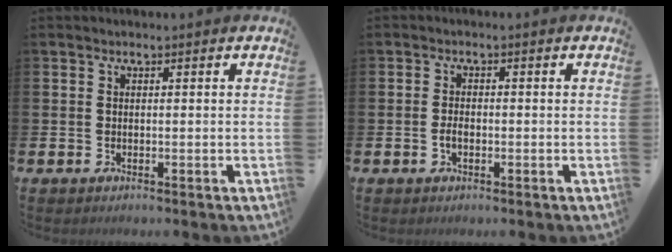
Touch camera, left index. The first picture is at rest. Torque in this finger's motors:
{"motor_torque": [0.17, -0.08, 0.01, 0.05]}